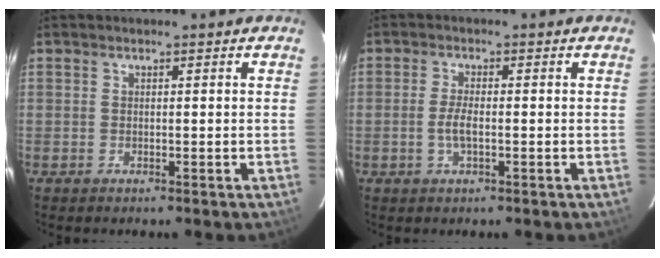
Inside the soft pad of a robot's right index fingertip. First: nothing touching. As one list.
[{"total": 3.0, "force": [-0.9, 0.7, 2.8], "torque": [-0.059, -0.002, -0.016]}]